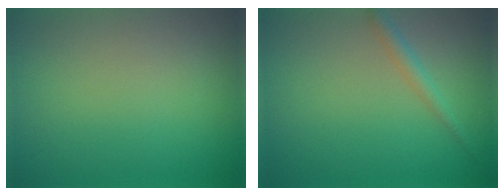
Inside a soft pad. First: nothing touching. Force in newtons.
{"total": 1.4, "press": 1.4, "slide": 0.0}